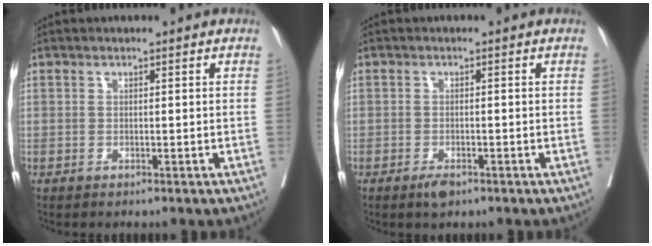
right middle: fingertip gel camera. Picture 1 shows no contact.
{"total": 1.9, "force": [-1.2, 0.7, 1.3], "torque": [-0.022, -0.001, -0.018]}